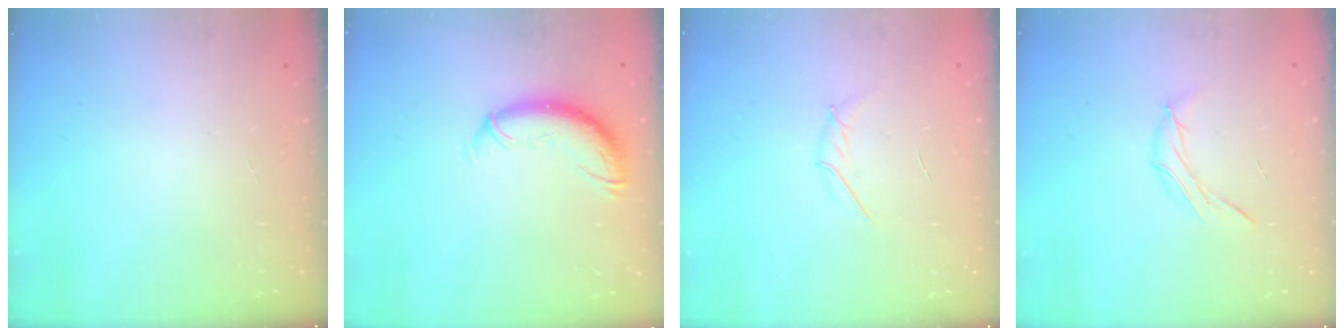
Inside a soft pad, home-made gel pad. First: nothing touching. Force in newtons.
{"total": 10.6, "press": 10.6, "slide": 1.0}
{"total": 3.6, "press": 3.5, "slide": 0.9}
{"total": 6.3, "press": 6.2, "slide": 1.0}